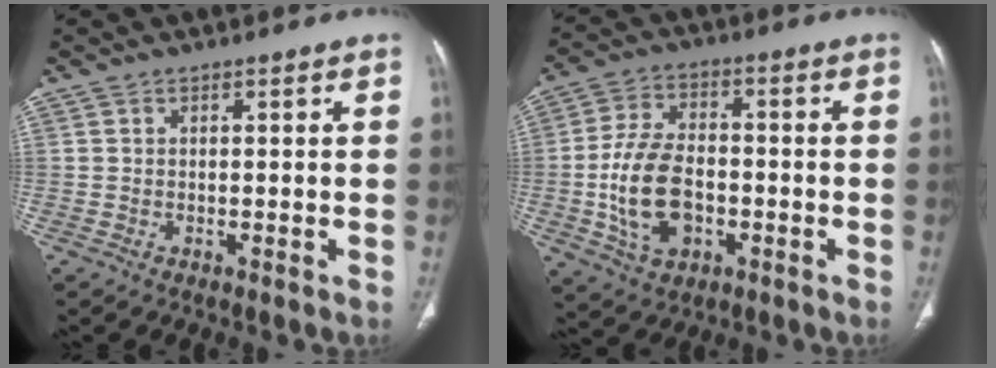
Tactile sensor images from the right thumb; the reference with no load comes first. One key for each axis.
{"total": 13.1, "fx": -2.7, "fy": 8.3, "fz": 9.8, "tx": -0.179, "ty": 0.015, "tz": -0.043}